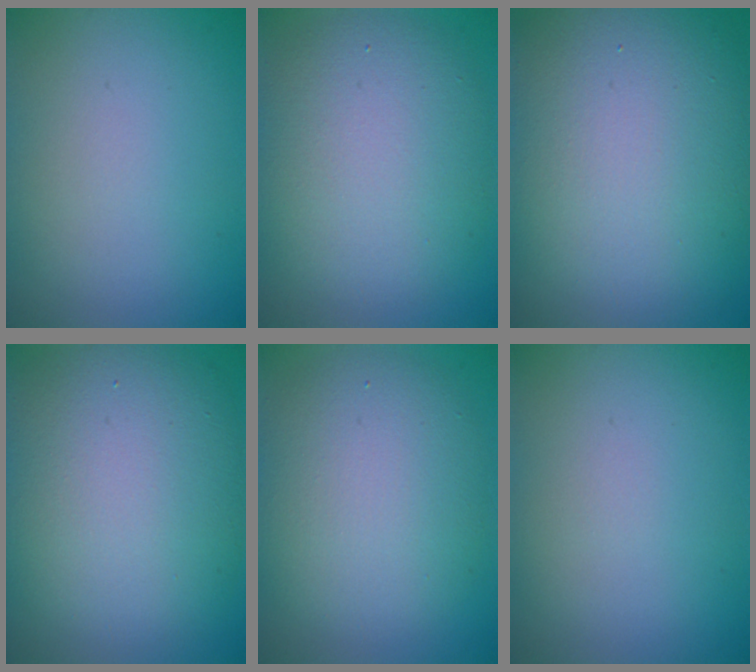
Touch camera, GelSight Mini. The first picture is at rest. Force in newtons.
{"total": 9.3, "press": 9.3, "slide": 0.6}
{"total": 16.2, "press": 16.1, "slide": 1.0}
{"total": 12.1, "press": 12.1, "slide": 0.6}
{"total": 7.8, "press": 7.8, "slide": 0.2}
{"total": 0.0}